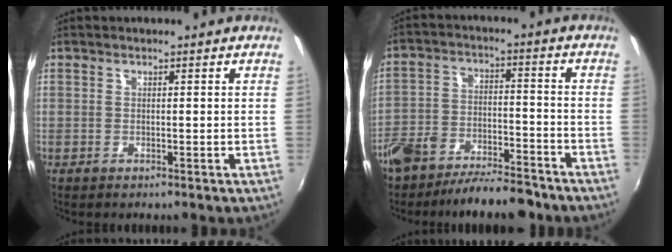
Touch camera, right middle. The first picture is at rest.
{"total": 12.7, "force": [-10.0, 5.0, 6.1], "torque": [-0.135, 0.003, -0.159]}